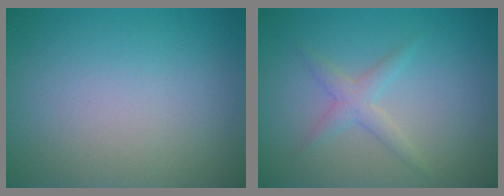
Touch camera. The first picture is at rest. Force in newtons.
{"total": 1.8, "press": 1.8, "slide": 0.1}